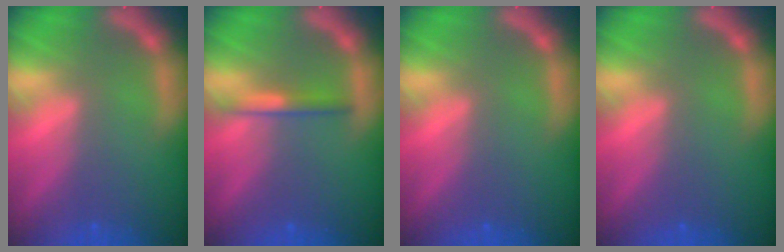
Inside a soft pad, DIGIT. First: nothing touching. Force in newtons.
{"total": 2.0}
{"total": 0.0}
{"total": 0.0}